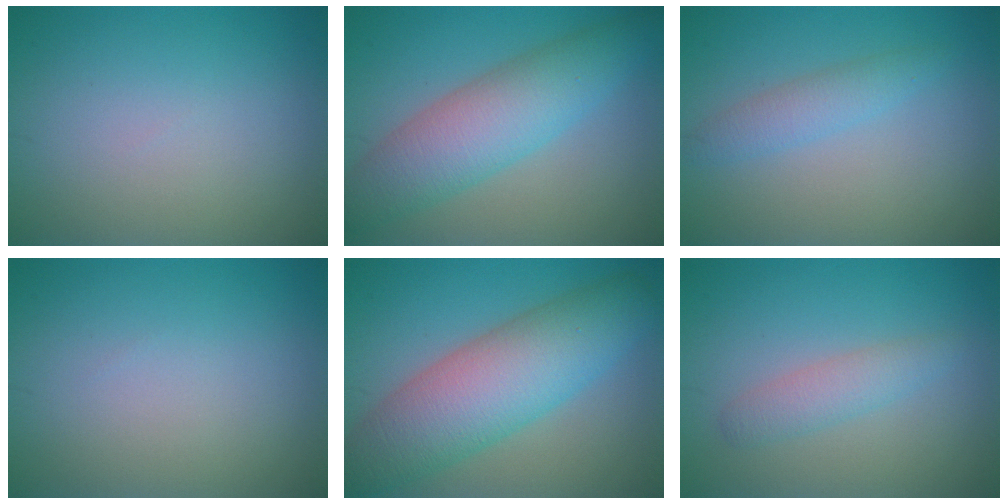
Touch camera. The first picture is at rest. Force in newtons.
{"total": 6.9, "press": 6.9, "slide": 0.1}
{"total": 2.1, "press": 2.1, "slide": 0.0}
{"total": 0.0}
{"total": 9.2, "press": 9.2, "slide": 0.4}
{"total": 2.2, "press": 2.2, "slide": 0.1}